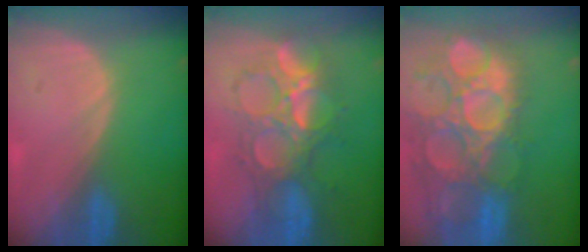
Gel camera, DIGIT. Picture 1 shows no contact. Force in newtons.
{"total": 9.0, "press": 8.8, "slide": 1.8}
{"total": 15.4, "press": 12.7, "slide": 8.7}